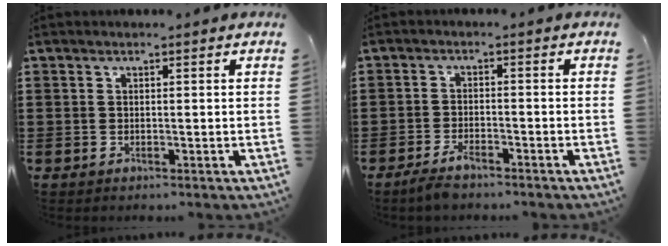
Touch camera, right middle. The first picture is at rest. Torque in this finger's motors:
{"motor_torque": [0.14, 0.24, -0.06, -0.03]}